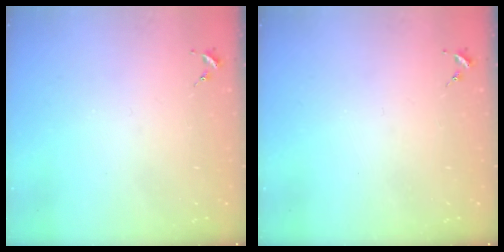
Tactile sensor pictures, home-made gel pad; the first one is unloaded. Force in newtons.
{"total": 0.0}